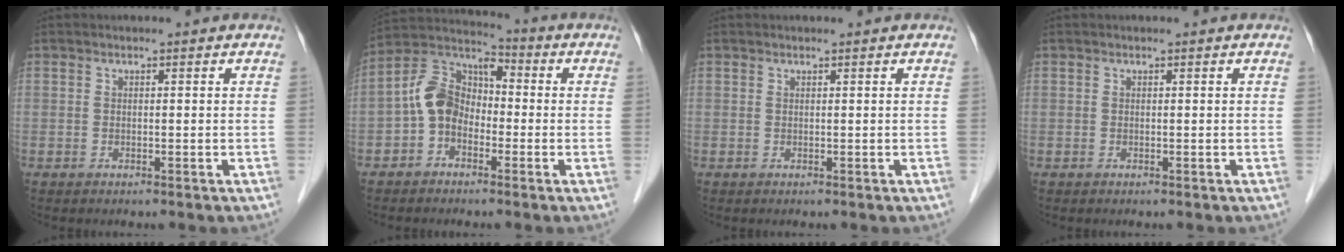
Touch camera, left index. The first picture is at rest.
{"total": 8.1, "force": [-1.9, 5.8, 5.4], "torque": [-0.121, 0.033, -0.049]}
{"total": 0.0}
{"total": 0.0}